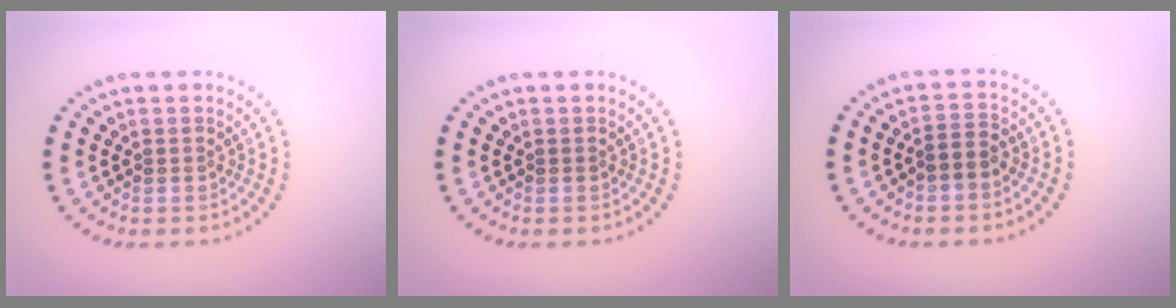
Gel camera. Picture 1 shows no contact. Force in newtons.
{"total": 0.0}
{"total": 1.7, "press": 1.5, "slide": 0.9}